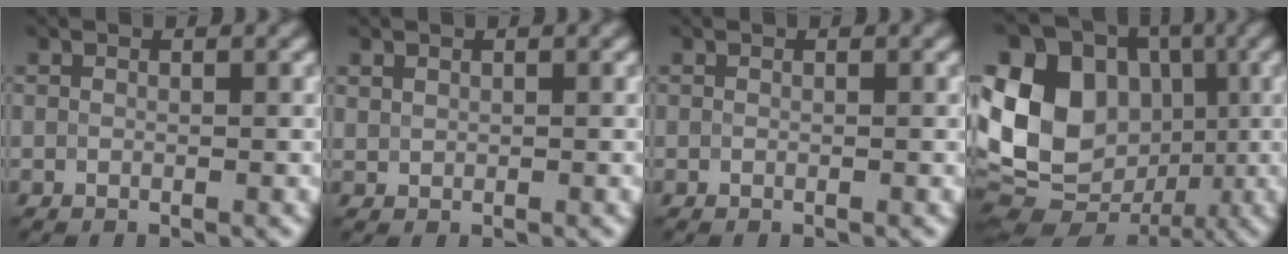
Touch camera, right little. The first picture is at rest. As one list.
[{"total": 0.7, "force": [0.5, 0.5, 0.2], "torque": [-0.005, -0.001, 0.015]}, {"total": 0.0}, {"total": 15.7, "force": [0.5, 12.8, 9.2], "torque": [-0.205, 0.014, 0.006]}]